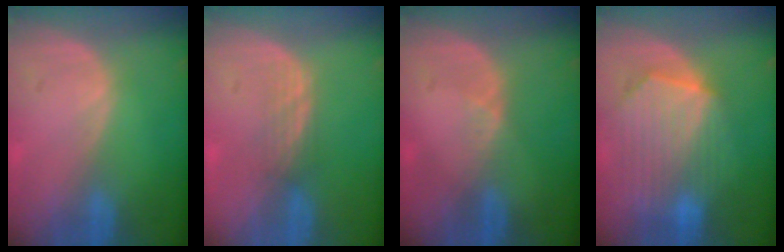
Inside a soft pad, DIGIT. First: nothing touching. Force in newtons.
{"total": 2.2, "press": 2.2, "slide": 0.4}
{"total": 1.8, "press": 1.2, "slide": 1.3}
{"total": 10.3, "press": 8.9, "slide": 5.3}